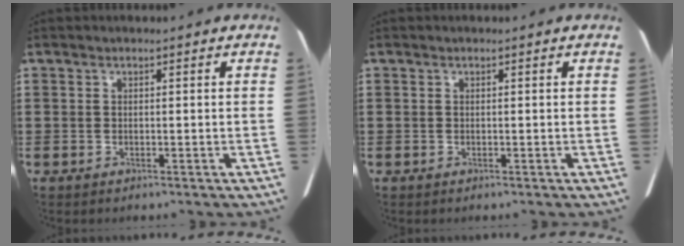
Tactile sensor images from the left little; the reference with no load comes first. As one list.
[{"total": 0.0}]